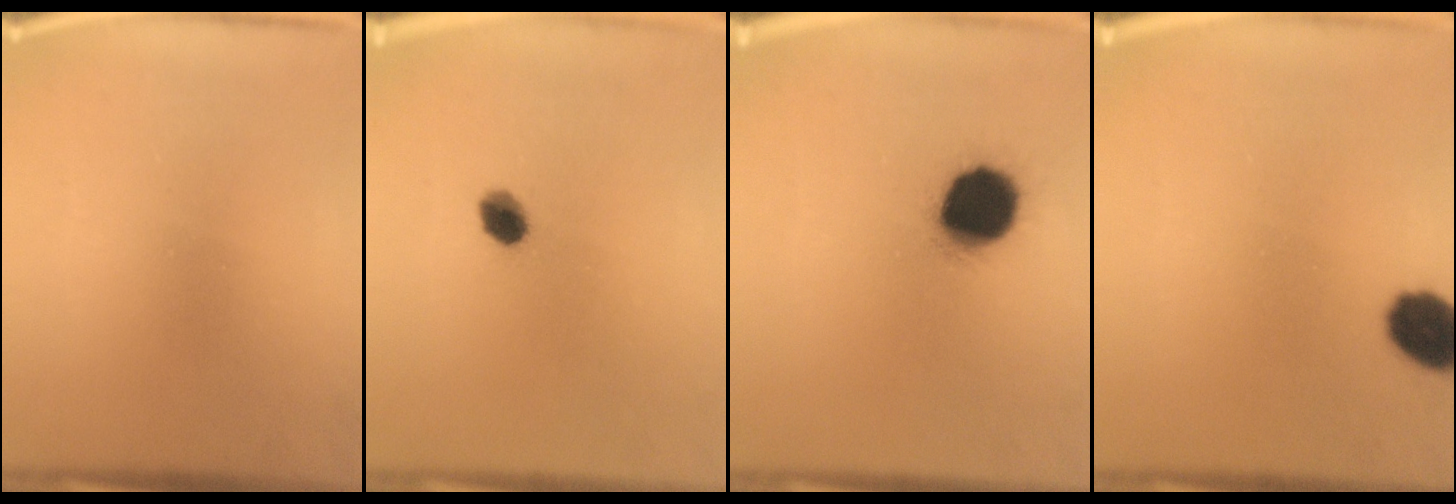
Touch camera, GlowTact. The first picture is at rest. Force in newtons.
{"total": 3.4}
{"total": 15.6}
{"total": 8.4}